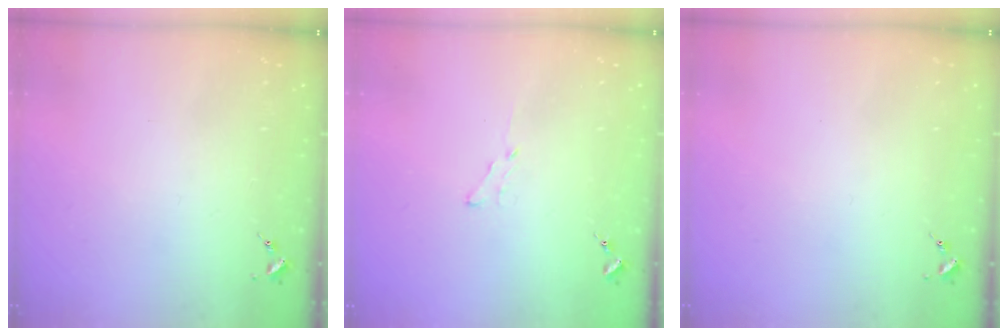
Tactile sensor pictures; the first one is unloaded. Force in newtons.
{"total": 3.6, "press": 3.6, "slide": 0.4}
{"total": 0.0}